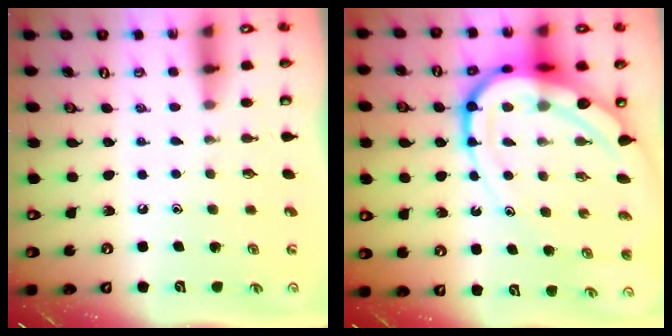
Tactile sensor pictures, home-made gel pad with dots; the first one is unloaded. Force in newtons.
{"total": 19.2, "press": 19.0, "slide": 2.1}